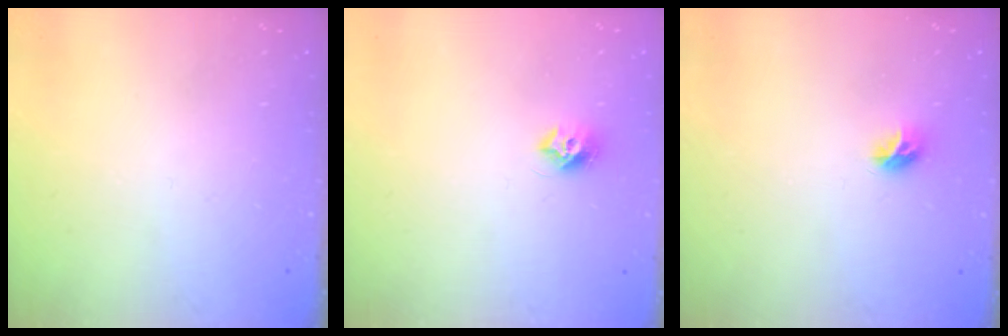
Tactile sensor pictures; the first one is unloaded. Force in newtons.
{"total": 7.3, "press": 7.3, "slide": 0.6}
{"total": 5.8, "press": 5.8, "slide": 0.5}